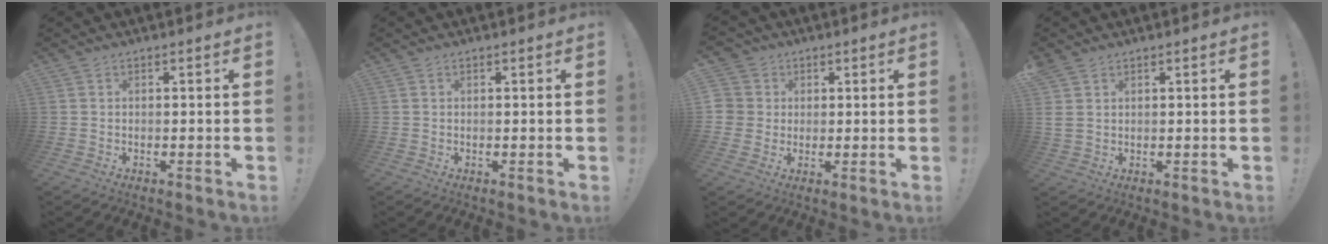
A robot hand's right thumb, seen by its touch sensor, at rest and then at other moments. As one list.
[{"total": 0.0}, {"total": 5.8, "force": [1.0, 5.6, 1.1], "torque": [-0.023, -0.006, 0.016]}, {"total": 3.1, "force": [1.9, 2.0, 1.5], "torque": [-0.022, -0.004, 0.038]}]